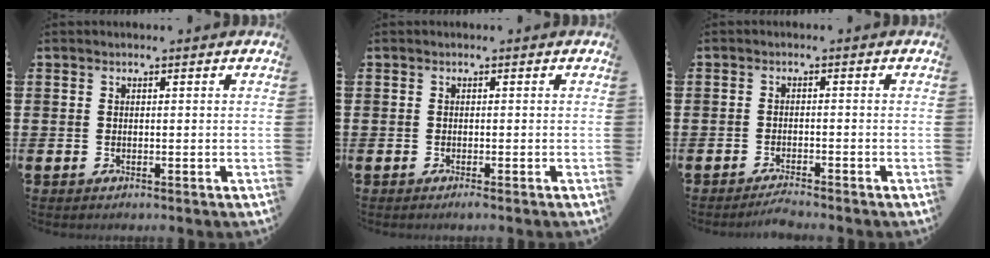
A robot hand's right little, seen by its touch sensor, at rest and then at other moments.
{"total": 0.5, "force": [-0.3, 0.0, 0.4], "torque": [-0.006, -0.002, -0.006]}
{"total": 1.6, "force": [-1.5, -0.1, 0.5], "torque": [-0.010, 0.002, -0.029]}